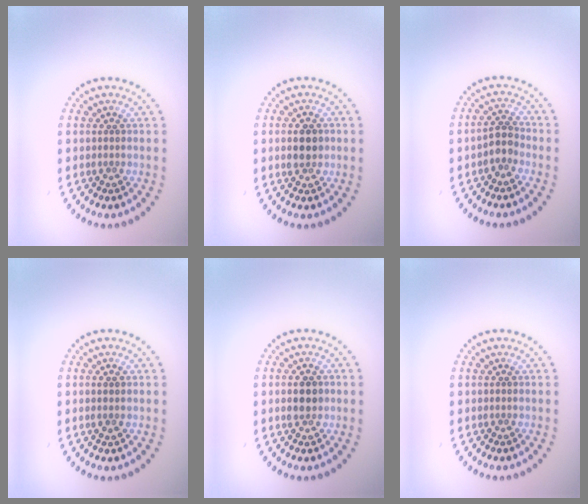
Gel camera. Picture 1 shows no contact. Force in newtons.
{"total": 2.7, "press": 2.7, "slide": 0.1}
{"total": 1.9, "press": 1.5, "slide": 1.2}
{"total": 0.9, "press": 0.8, "slide": 0.3}
{"total": 2.5, "press": 2.5, "slide": 0.1}
{"total": 0.0}